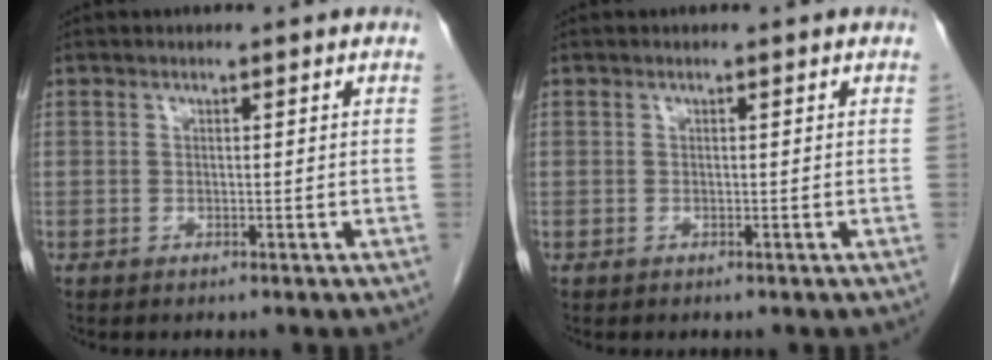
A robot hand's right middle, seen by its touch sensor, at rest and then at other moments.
{"total": 0.0}